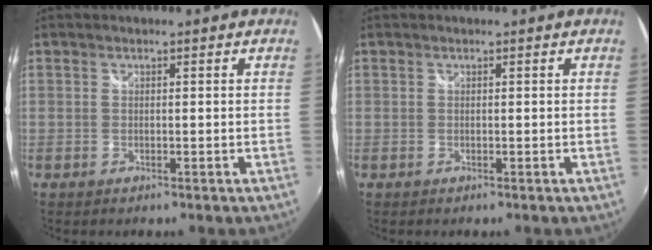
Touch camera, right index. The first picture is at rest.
{"total": 0.0}